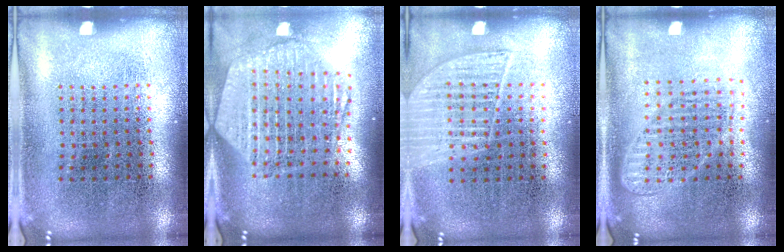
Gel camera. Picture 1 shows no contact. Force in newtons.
{"total": 2.7, "press": 2.2, "slide": 1.5}
{"total": 1.3, "press": 1.3, "slide": 0.5}
{"total": 1.6, "press": 1.4, "slide": 0.7}